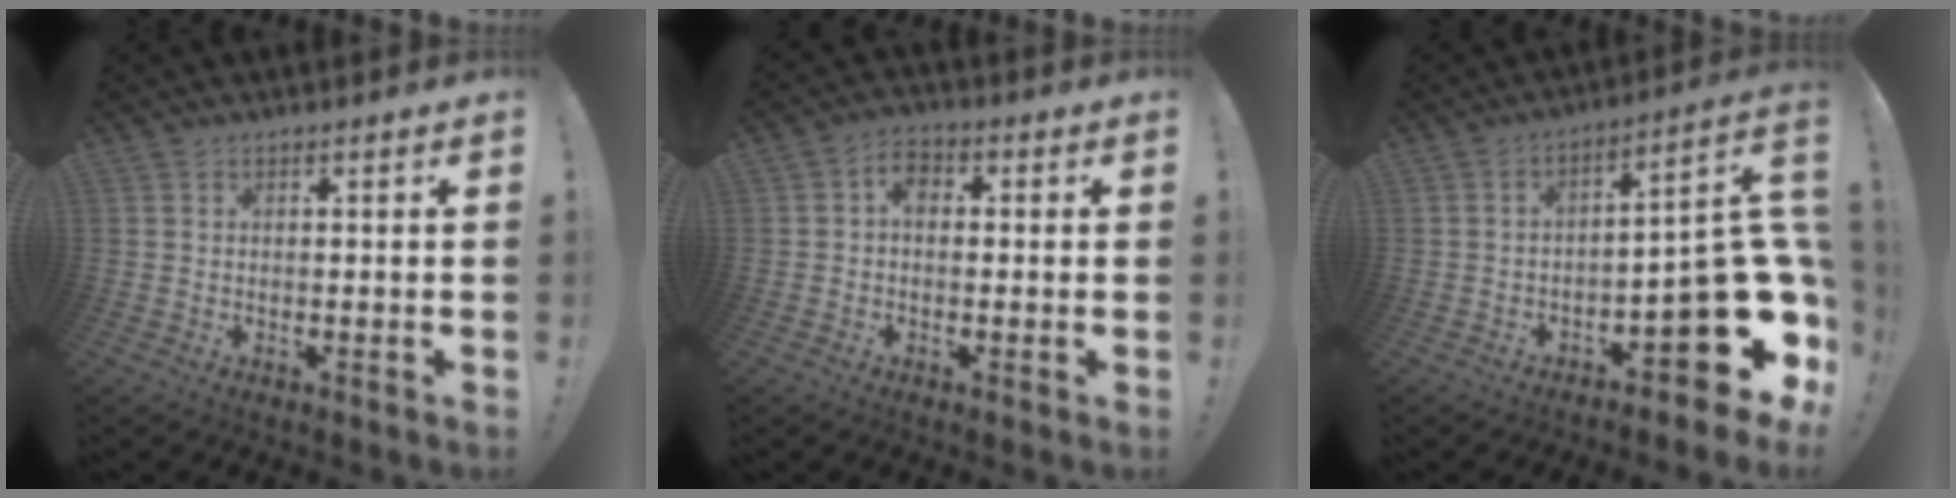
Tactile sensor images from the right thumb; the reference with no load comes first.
{"total": 4.2, "force": [-0.1, 2.9, 3.0], "torque": [-0.046, 0.009, 0.000]}
{"total": 17.5, "force": [-6.2, 6.9, 14.8], "torque": [-0.172, 0.024, -0.091]}